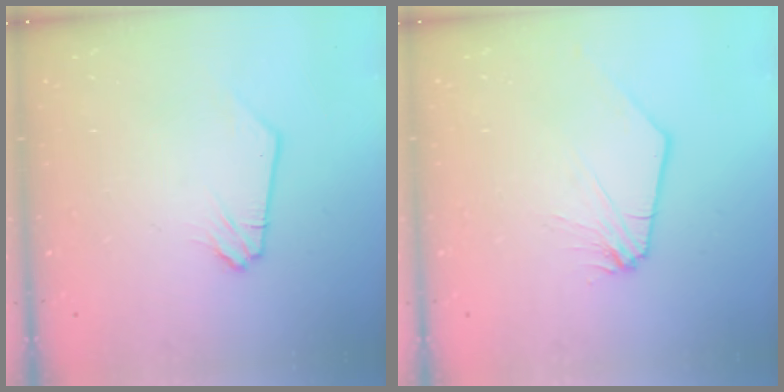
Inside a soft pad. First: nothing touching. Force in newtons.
{"total": 0.0}